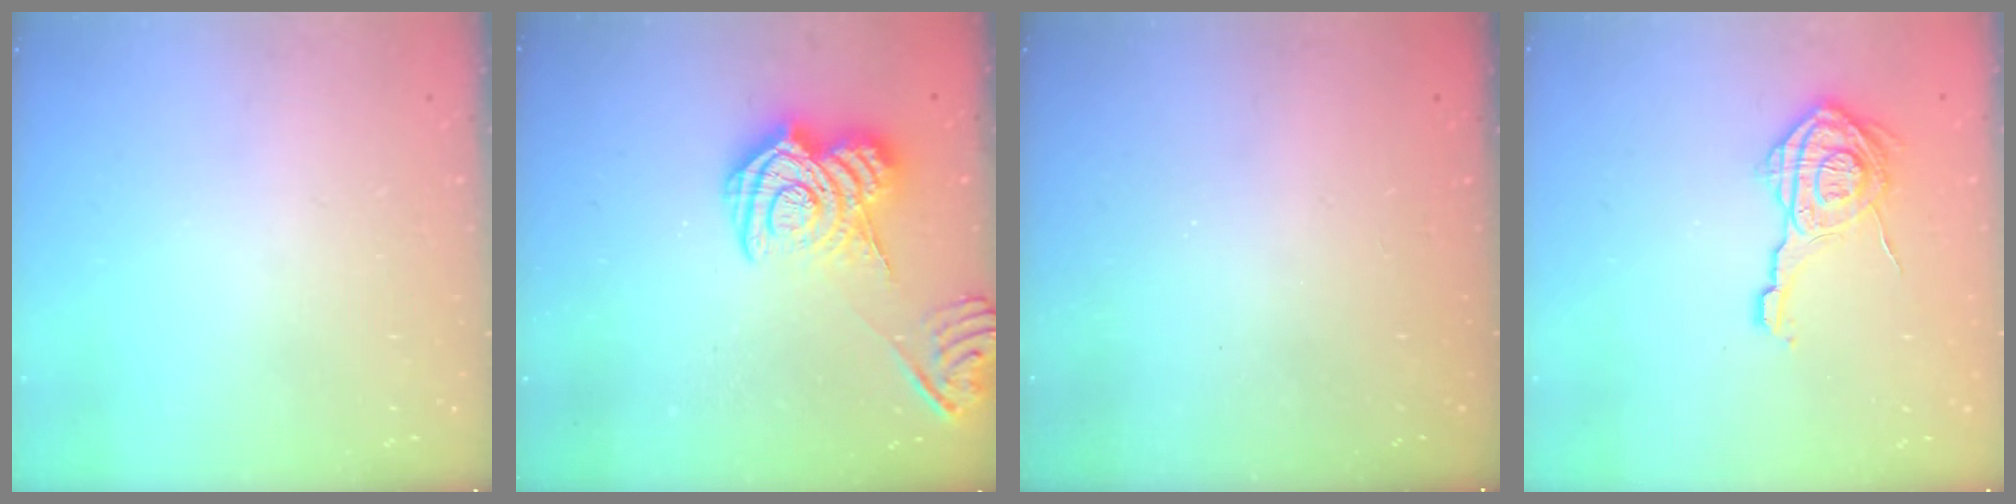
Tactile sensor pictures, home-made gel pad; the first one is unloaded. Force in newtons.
{"total": 13.0, "press": 13.0, "slide": 1.0}
{"total": 2.4, "press": 2.3, "slide": 0.8}
{"total": 16.3, "press": 16.3, "slide": 0.6}